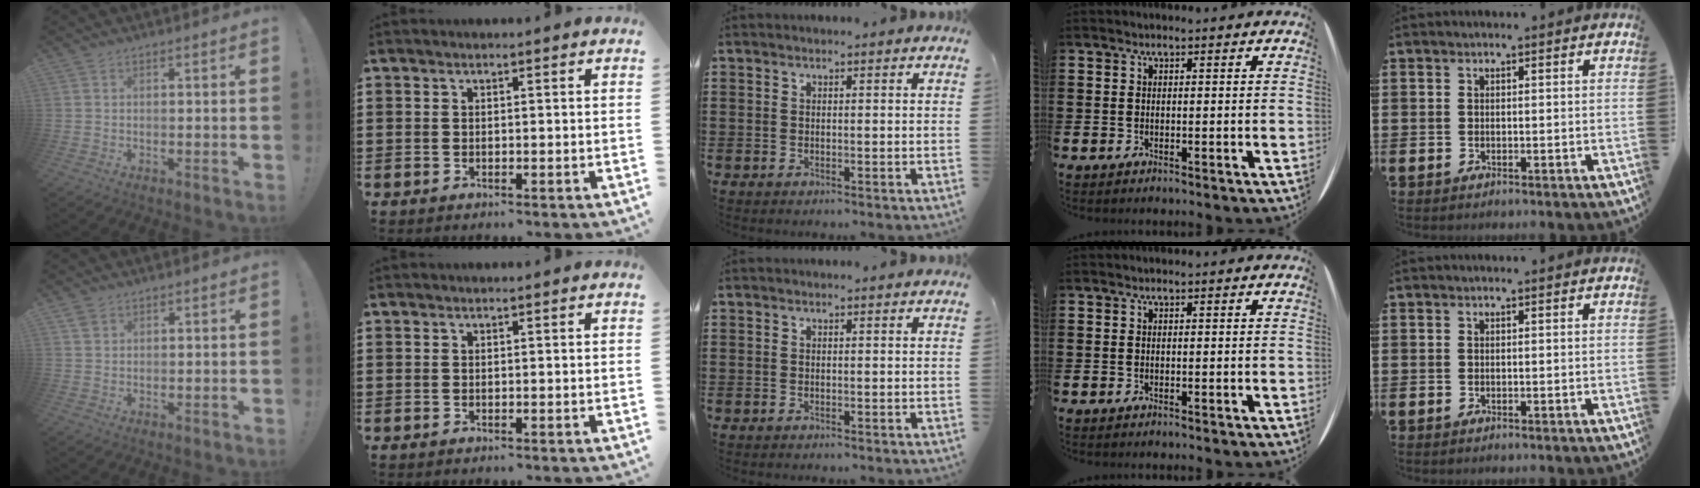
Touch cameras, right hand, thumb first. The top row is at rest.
{"thumb": {"total": 2.0, "force": [1.4, 1.2, 0.8], "torque": [-0.015, 0.000, 0.027]}}